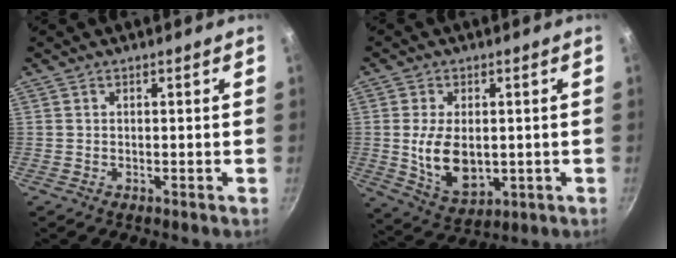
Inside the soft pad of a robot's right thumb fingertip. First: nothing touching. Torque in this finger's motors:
{"motor_torque": [-0.31, 1.03, 1.10, 0.15, 0.08]}